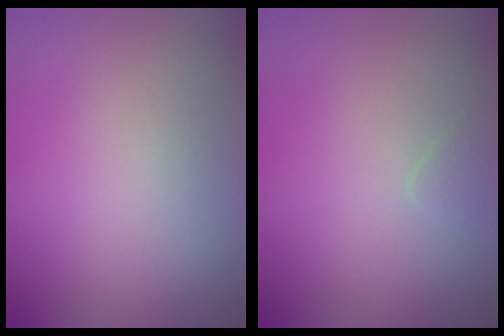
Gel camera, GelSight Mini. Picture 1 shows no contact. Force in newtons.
{"total": 0.6, "press": 0.6, "slide": 0.0}